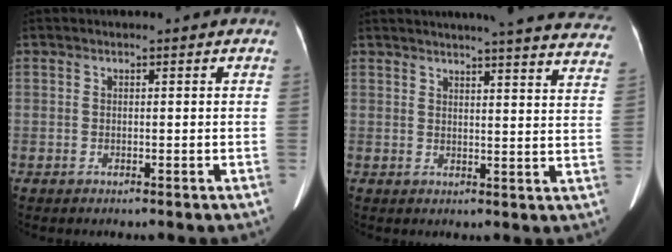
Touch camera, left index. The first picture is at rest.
{"total": 26.3, "force": [24.3, 2.0, 9.9], "torque": [-0.130, -0.066, 0.267]}